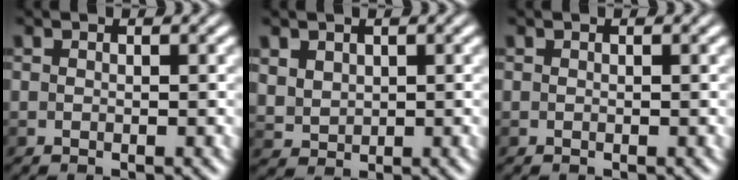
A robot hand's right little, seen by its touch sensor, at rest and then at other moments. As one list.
[{"total": 2.0, "force": [0.9, 1.6, 0.8], "torque": [-0.031, -0.003, 0.020]}, {"total": 0.0}]